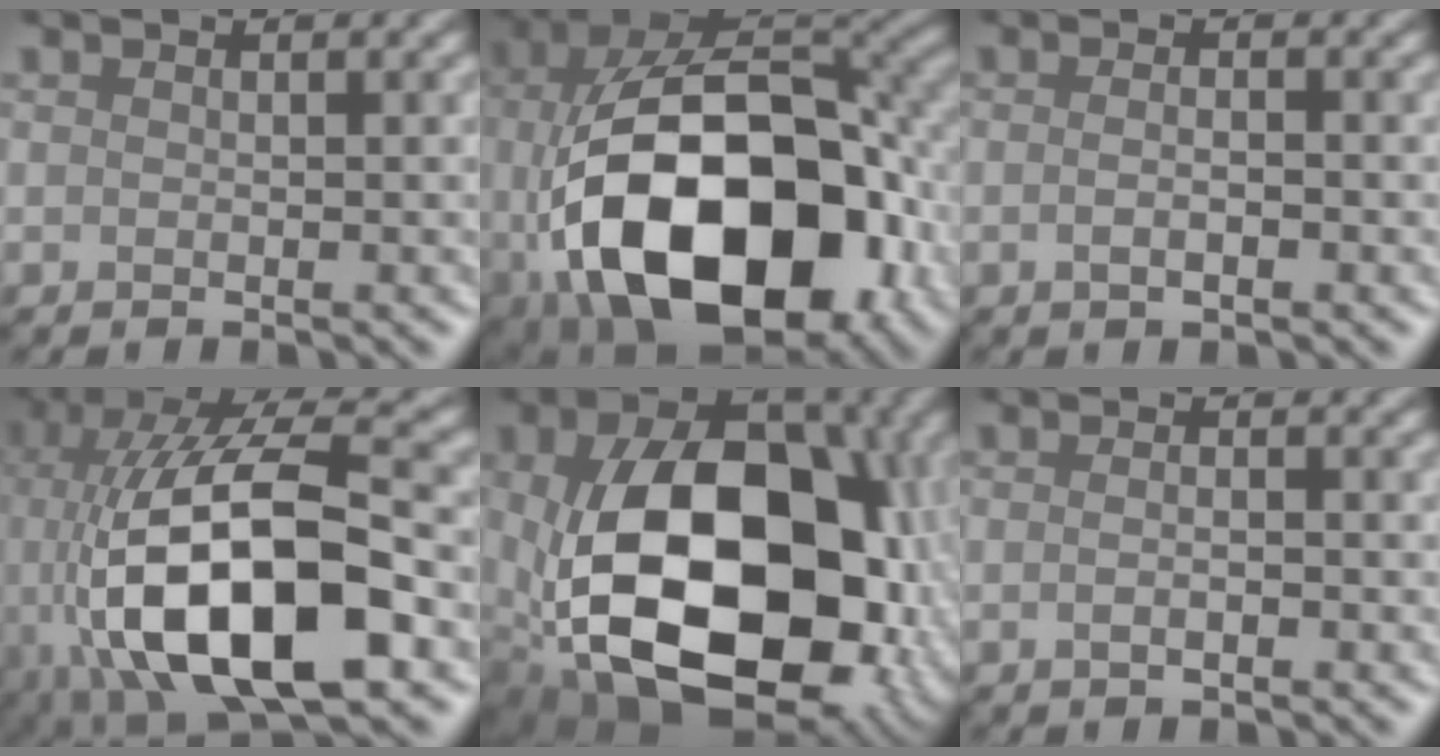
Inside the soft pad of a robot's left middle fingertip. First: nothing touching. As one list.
[{"total": 18.0, "force": [-3.5, 11.0, 13.8], "torque": [-0.267, -0.040, -0.031]}, {"total": 1.5, "force": [-0.3, 0.6, 1.4], "torque": [-0.009, 0.001, -0.009]}, {"total": 14.9, "force": [-3.2, 6.6, 13.0], "torque": [-0.239, 0.009, -0.053]}, {"total": 17.6, "force": [-2.1, 11.9, 12.9], "torque": [-0.247, -0.040, -0.018]}, {"total": 1.7, "force": [-0.1, 0.7, 1.5], "torque": [-0.005, 0.004, -0.008]}]